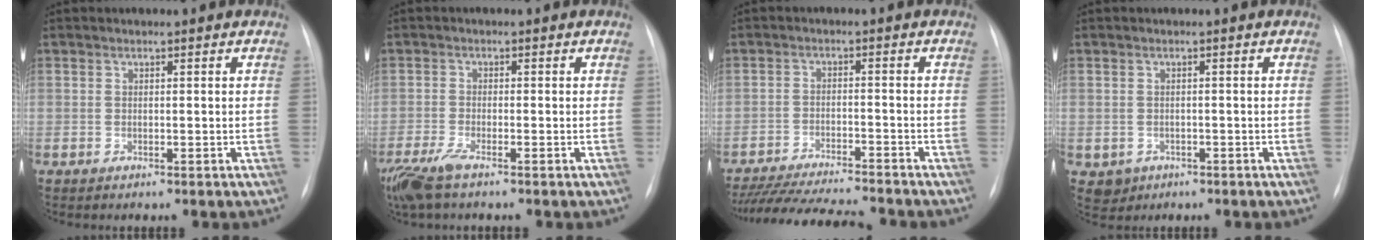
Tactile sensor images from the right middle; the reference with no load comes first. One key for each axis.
{"total": 5.7, "fx": -4.0, "fy": 0.9, "fz": 4.0, "tx": -0.088, "ty": -0.017, "tz": -0.077}
{"total": 15.6, "fx": -14.3, "fy": 1.1, "fz": 6.2, "tx": -0.112, "ty": -0.024, "tz": -0.216}
{"total": 2.6, "fx": -1.1, "fy": 2.3, "fz": 0.5, "tx": -0.005, "ty": 0.005, "tz": -0.008}